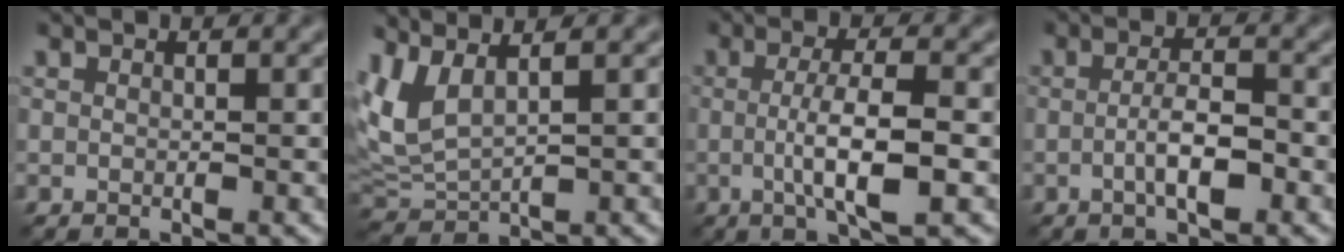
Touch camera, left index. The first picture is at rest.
{"total": 4.0, "force": [2.1, 1.5, 3.1], "torque": [-0.086, 0.002, 0.050]}
{"total": 5.3, "force": [-0.6, 1.2, 5.1], "torque": [-0.087, -0.001, -0.012]}
{"total": 3.3, "force": [-0.9, 0.9, 3.0], "torque": [-0.055, 0.001, -0.017]}